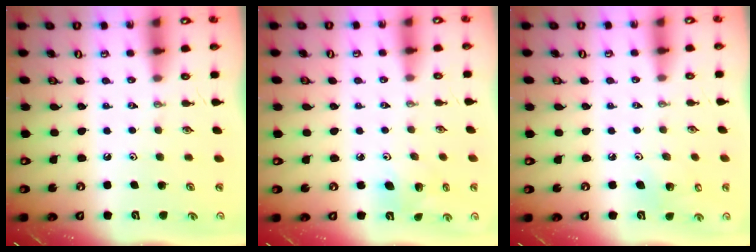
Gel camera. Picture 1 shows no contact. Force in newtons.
{"total": 5.6, "press": 5.2, "slide": 1.9}
{"total": 4.9, "press": 4.5, "slide": 2.0}